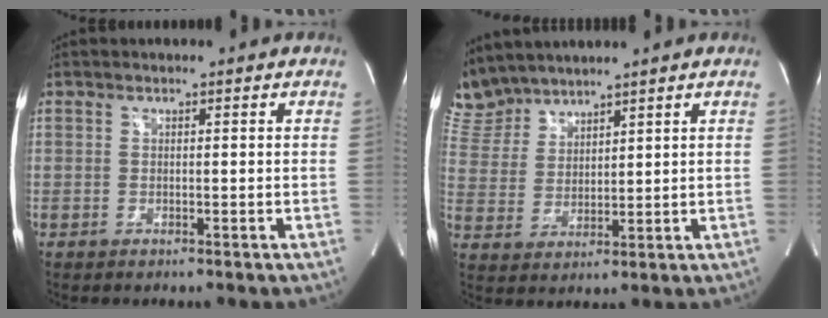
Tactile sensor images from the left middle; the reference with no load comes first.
{"total": 7.2, "force": [7.0, 1.5, 0.2], "torque": [-0.021, 0.014, 0.158]}